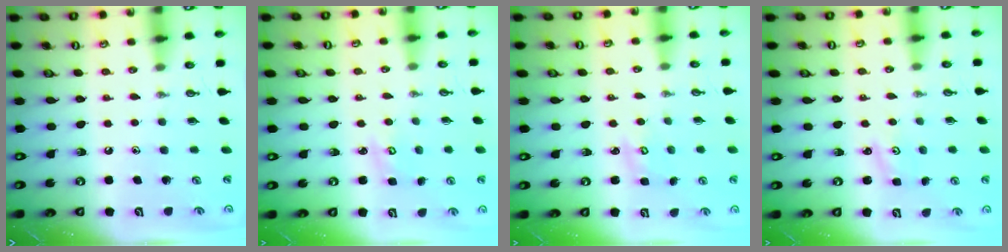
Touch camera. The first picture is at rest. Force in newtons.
{"total": 2.6, "press": 2.6, "slide": 0.3}
{"total": 2.0, "press": 2.0, "slide": 0.1}
{"total": 1.3, "press": 1.3, "slide": 0.2}